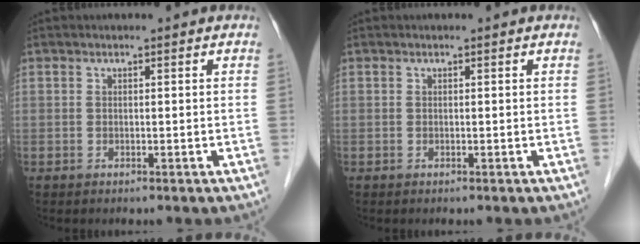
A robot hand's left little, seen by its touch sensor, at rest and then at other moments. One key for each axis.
{"total": 0.0}